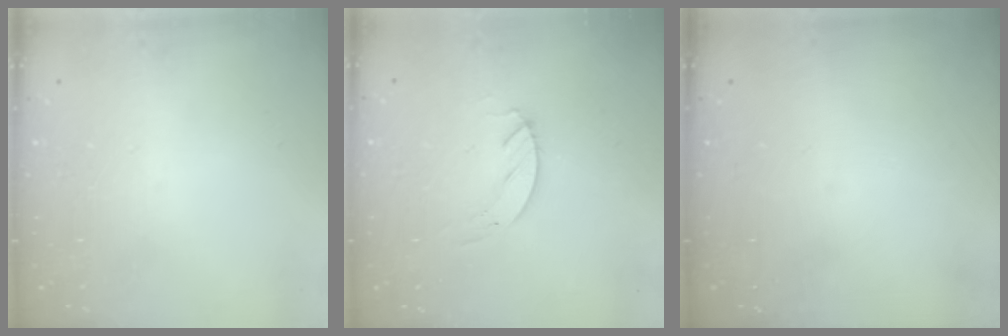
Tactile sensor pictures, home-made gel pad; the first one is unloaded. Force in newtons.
{"total": 2.4, "press": 2.4, "slide": 0.2}
{"total": 0.0}